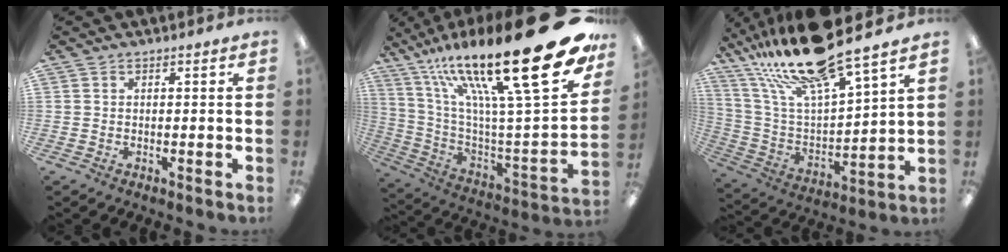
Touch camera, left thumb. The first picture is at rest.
{"total": 32.4, "force": [17.6, 8.5, 25.8], "torque": [-0.384, -0.126, 0.296]}
{"total": 22.0, "force": [18.7, 3.2, 11.0], "torque": [-0.217, -0.118, 0.316]}